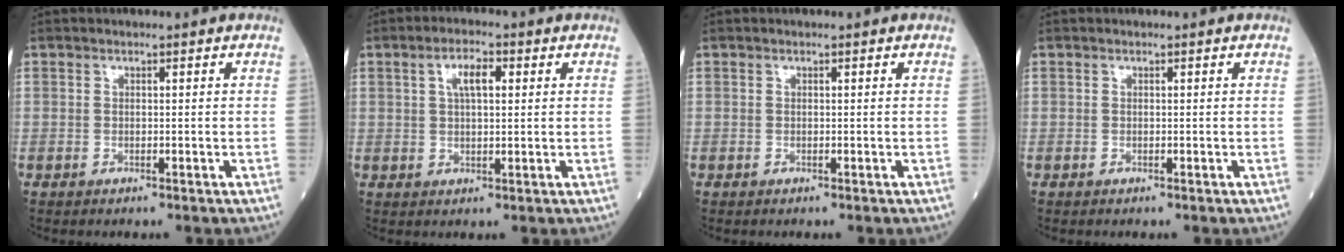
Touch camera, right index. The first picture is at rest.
{"total": 4.4, "force": [1.5, 1.6, 3.8], "torque": [-0.074, 0.009, 0.026]}
{"total": 0.0}
{"total": 0.0}